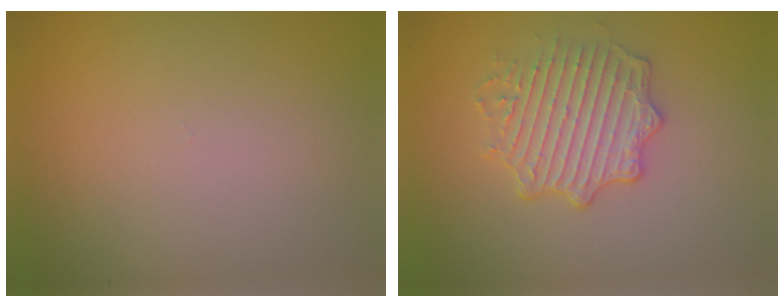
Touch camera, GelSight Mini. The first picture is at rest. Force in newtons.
{"total": 4.0, "press": 3.7, "slide": 1.5}